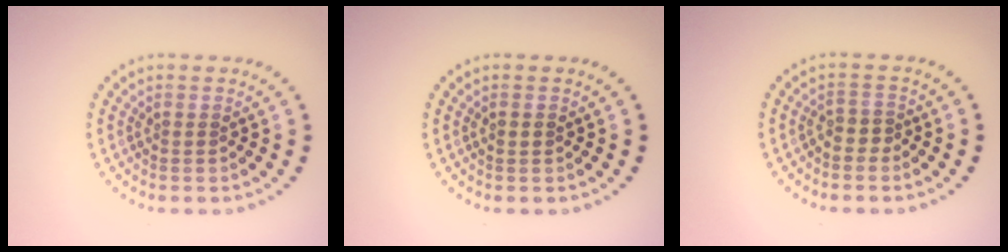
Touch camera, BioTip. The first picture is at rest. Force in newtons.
{"total": 0.9, "press": 0.9, "slide": 0.1}
{"total": 1.4, "press": 1.1, "slide": 0.9}